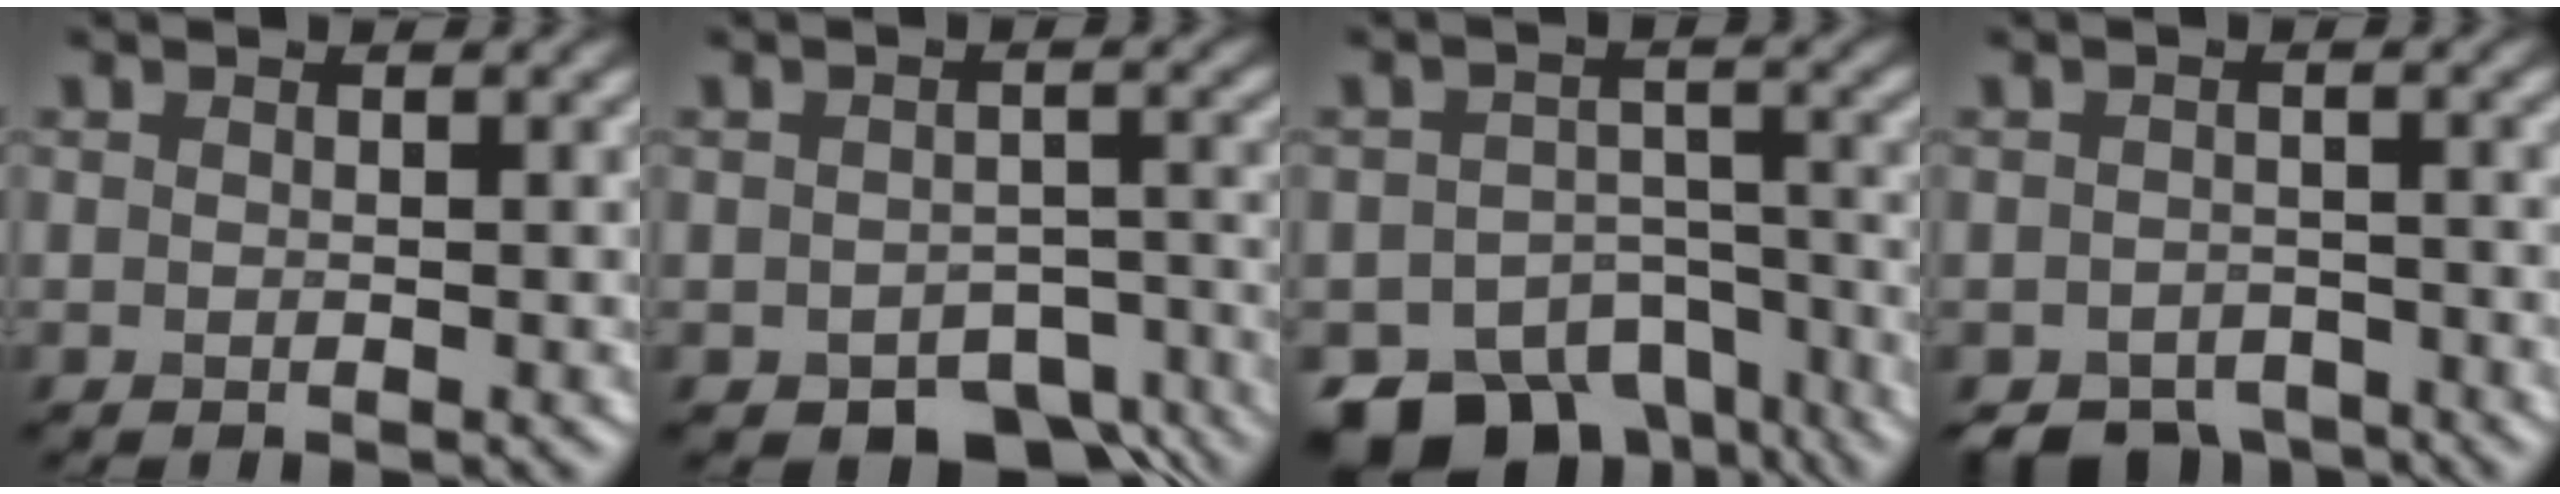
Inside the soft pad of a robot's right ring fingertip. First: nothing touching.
{"total": 5.9, "force": [-3.9, 3.2, 3.0], "torque": [-0.025, -0.017, -0.050]}
{"total": 11.1, "force": [-8.3, 5.8, 4.5], "torque": [-0.064, -0.019, -0.119]}
{"total": 3.5, "force": [-2.9, 1.8, 0.8], "torque": [0.002, -0.005, -0.049]}